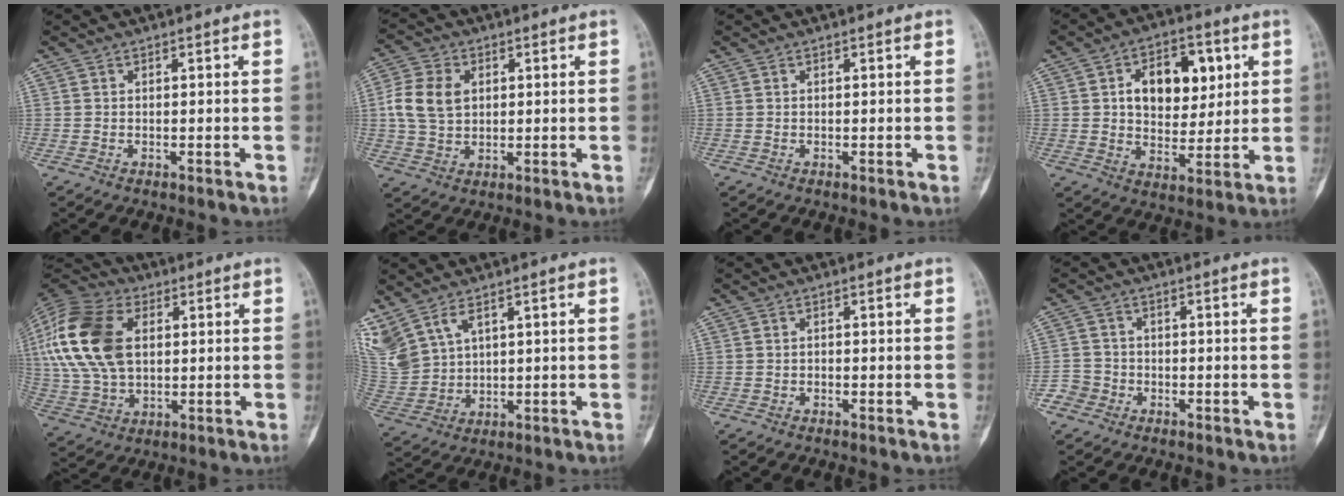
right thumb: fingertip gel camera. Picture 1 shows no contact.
{"total": 8.9, "force": [1.5, 6.5, 5.9], "torque": [-0.115, 0.006, 0.032]}
{"total": 0.0}
{"total": 13.9, "force": [3.8, 9.0, 9.9], "torque": [-0.099, -0.004, 0.060]}
{"total": 21.4, "force": [4.2, 13.9, 15.7], "torque": [-0.339, 0.005, 0.077]}
{"total": 12.5, "force": [6.8, 7.3, 7.5], "torque": [-0.191, -0.012, 0.160]}
{"total": 0.6, "force": [-0.4, 0.4, 0.2], "torque": [0.001, 0.002, -0.011]}
{"total": 3.7, "force": [-2.0, 3.2, -0.1], "torque": [0.020, 0.016, -0.047]}